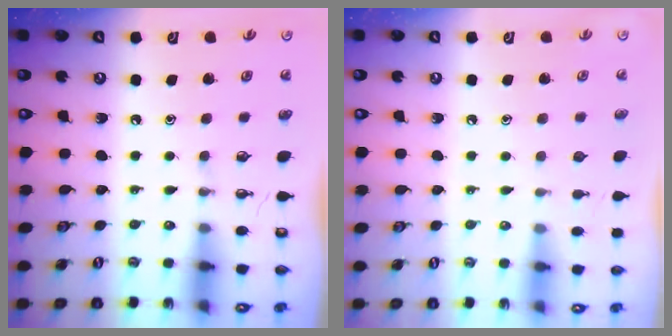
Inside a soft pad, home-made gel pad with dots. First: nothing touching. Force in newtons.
{"total": 0.0}